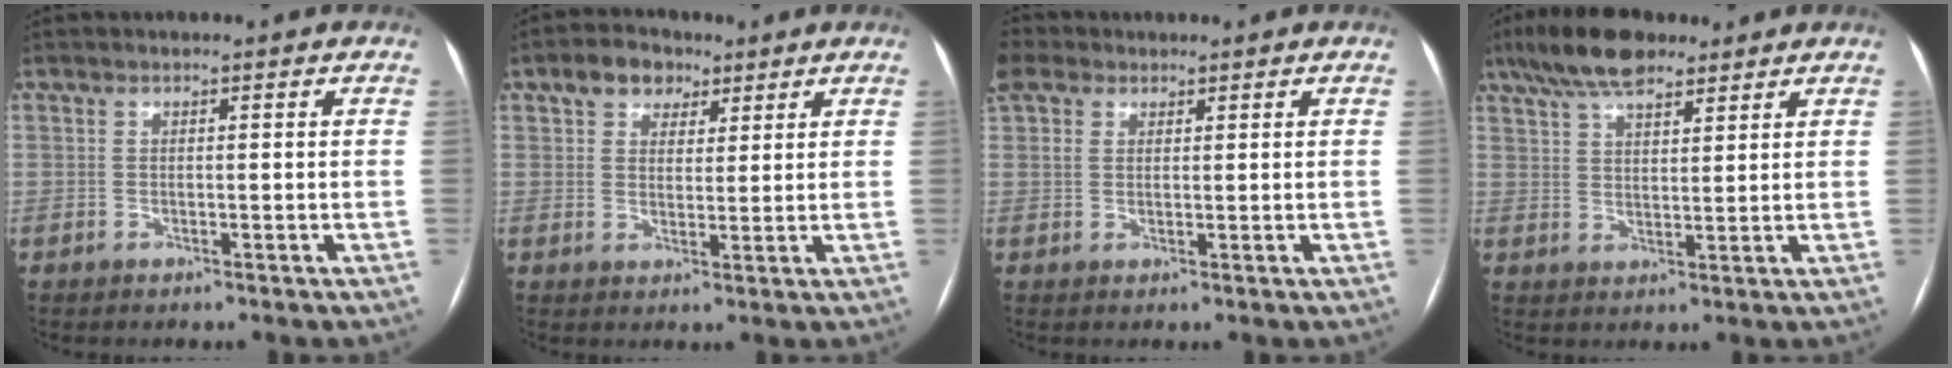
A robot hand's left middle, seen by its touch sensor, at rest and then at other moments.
{"total": 5.5, "force": [3.2, 3.8, 2.3], "torque": [-0.037, 0.018, 0.054]}
{"total": 3.1, "force": [2.2, 2.0, 1.1], "torque": [-0.037, 0.019, 0.052]}
{"total": 9.6, "force": [7.1, 3.2, 5.6], "torque": [-0.106, 0.023, 0.127]}